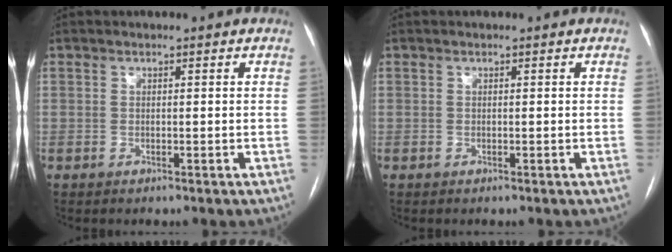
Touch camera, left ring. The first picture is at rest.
{"total": 0.0}